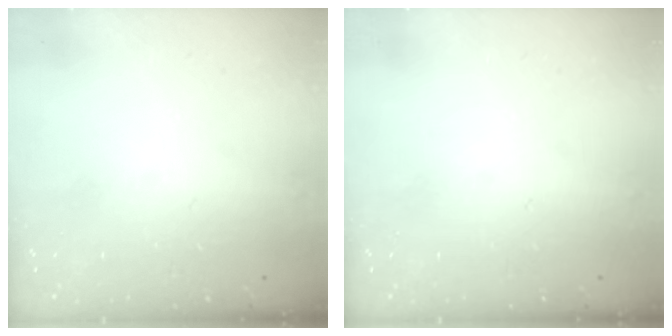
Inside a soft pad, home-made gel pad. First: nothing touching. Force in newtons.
{"total": 0.0}